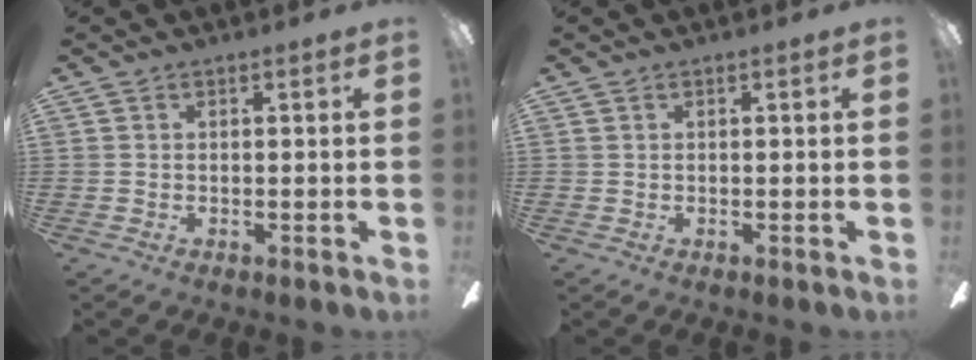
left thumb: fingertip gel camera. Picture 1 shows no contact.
{"total": 0.0}